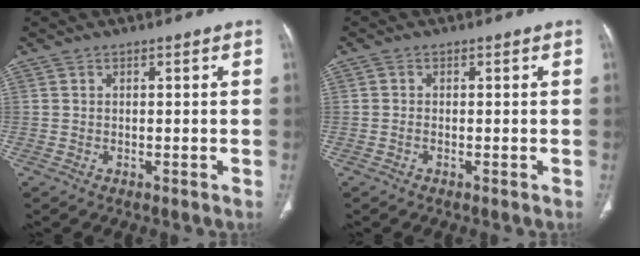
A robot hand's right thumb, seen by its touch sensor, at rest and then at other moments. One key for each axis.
{"total": 0.5, "fx": -0.3, "fy": 0.3, "fz": 0.4, "tx": -0.006, "ty": 0.001, "tz": -0.007}